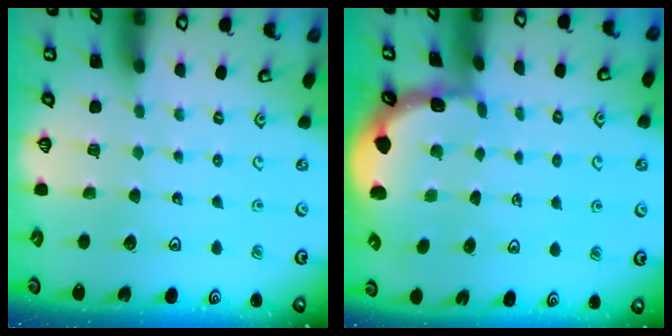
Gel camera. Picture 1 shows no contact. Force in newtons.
{"total": 1.4, "press": 1.4, "slide": 0.0}